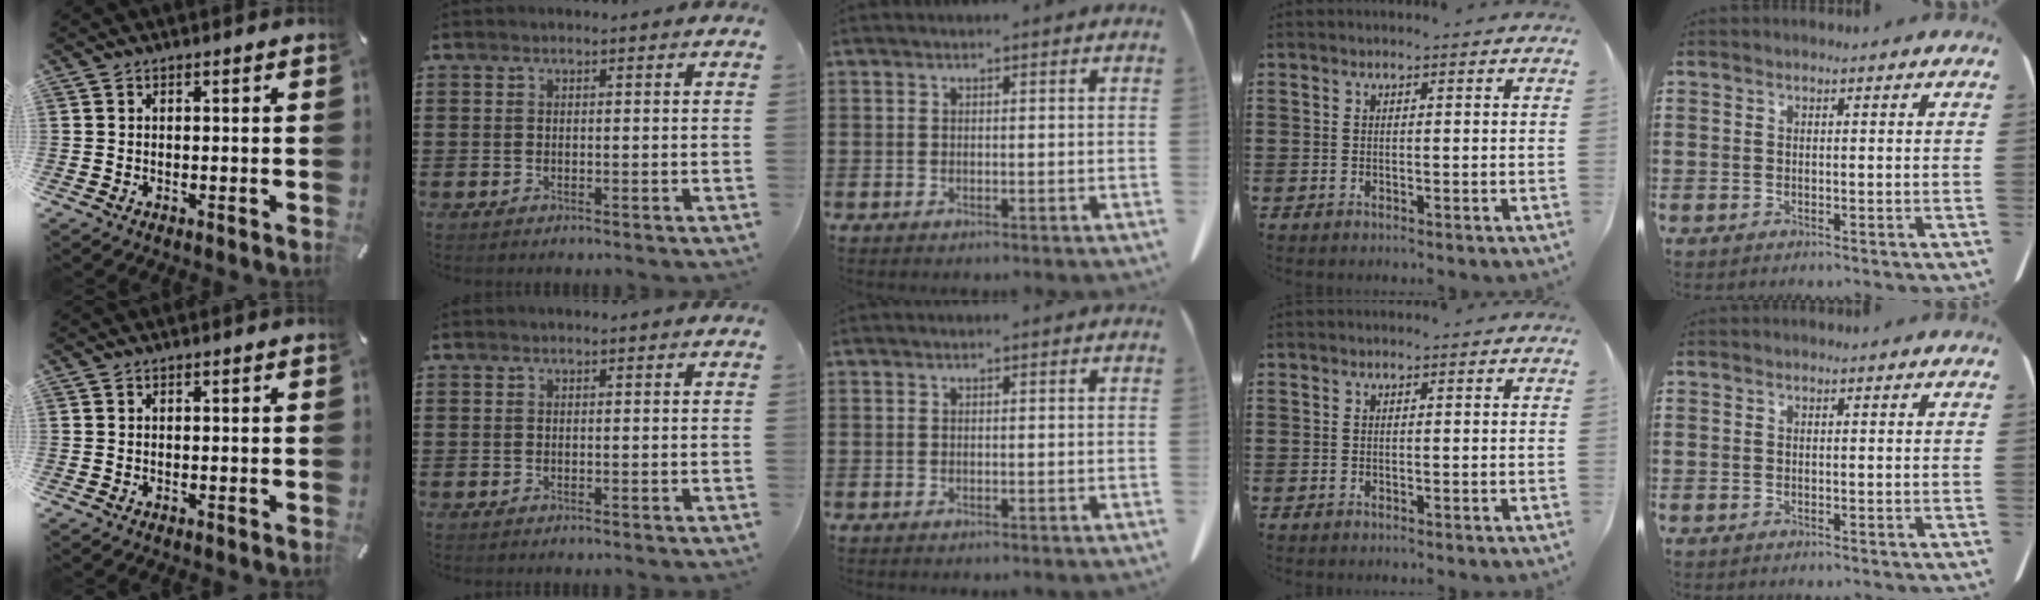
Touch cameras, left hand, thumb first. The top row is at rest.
{}